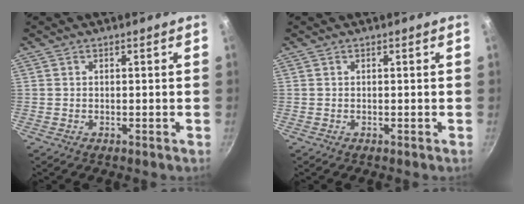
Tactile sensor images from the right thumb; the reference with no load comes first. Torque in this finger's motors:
{"motor_torque": [0.00, 0.00, 0.01, 0.05, 0.00]}